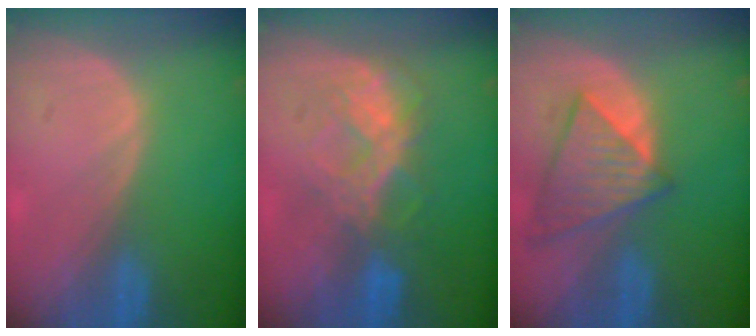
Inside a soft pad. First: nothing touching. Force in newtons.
{"total": 6.8, "press": 6.7, "slide": 1.2}
{"total": 8.0, "press": 7.2, "slide": 3.5}